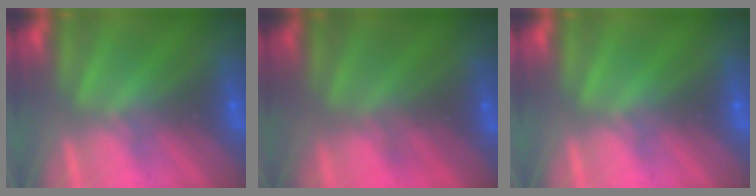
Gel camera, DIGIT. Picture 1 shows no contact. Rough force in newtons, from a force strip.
{"total": 2.1}
{"total": 0.0}